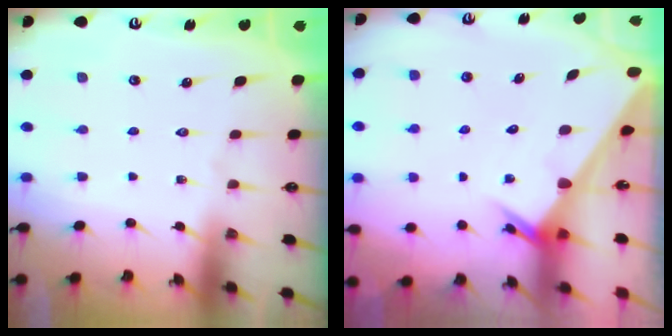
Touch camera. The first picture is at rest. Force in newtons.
{"total": 1.9, "press": 1.9, "slide": 0.2}